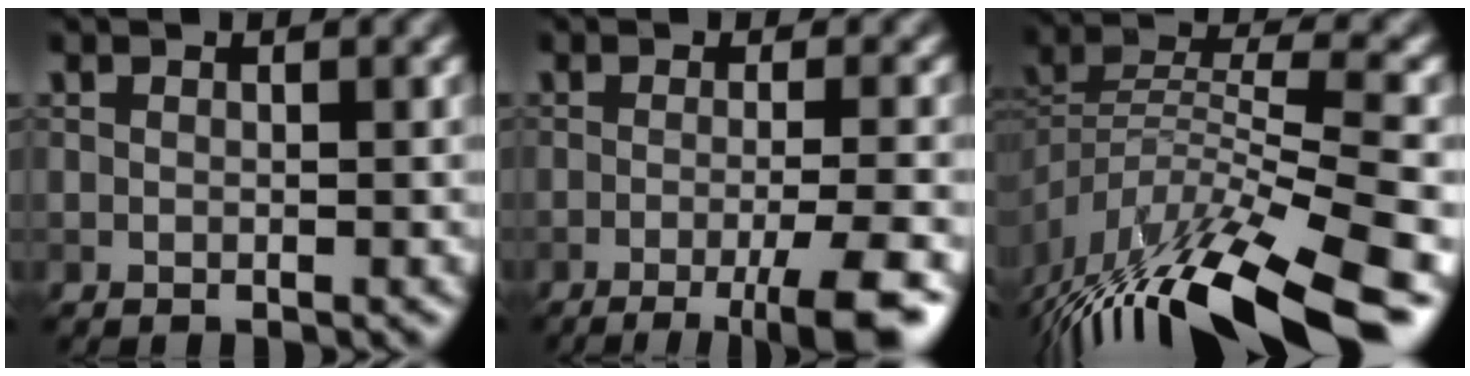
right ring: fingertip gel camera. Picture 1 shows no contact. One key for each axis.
{"total": 6.0, "fx": -2.8, "fy": 1.2, "fz": 5.2, "tx": -0.066, "ty": -0.005, "tz": -0.044}
{"total": 11.8, "fx": -7.7, "fy": 3.4, "fz": 8.3, "tx": -0.151, "ty": 0.018, "tz": -0.133}